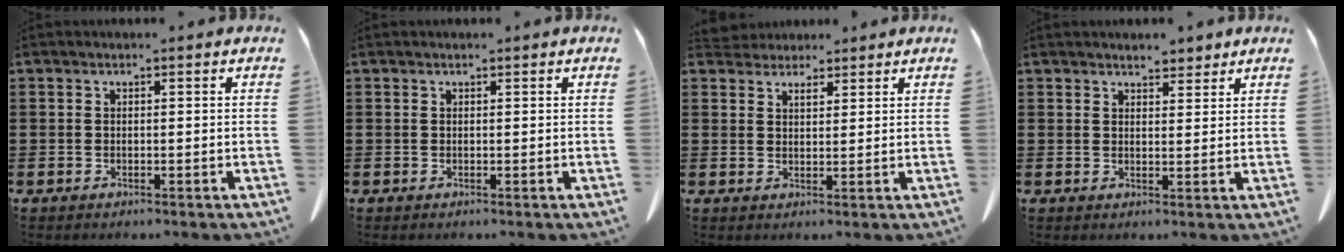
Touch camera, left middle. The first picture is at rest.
{"total": 0.0}
{"total": 2.8, "force": [2.6, 1.1, 0.1], "torque": [-0.010, 0.000, 0.049]}
{"total": 3.2, "force": [3.1, 0.9, 0.6], "torque": [-0.009, -0.005, 0.056]}